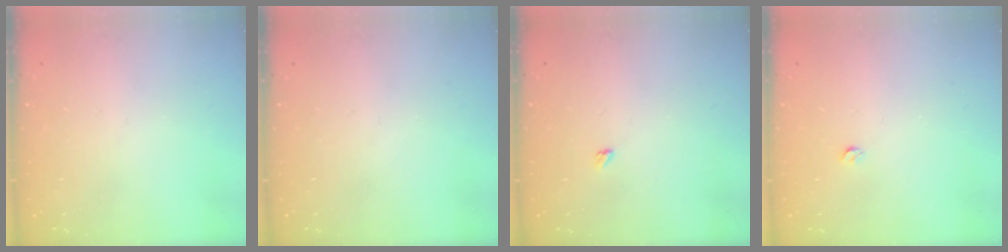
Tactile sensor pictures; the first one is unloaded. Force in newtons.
{"total": 0.0}
{"total": 2.4, "press": 2.4, "slide": 0.4}
{"total": 2.8, "press": 2.8, "slide": 0.5}